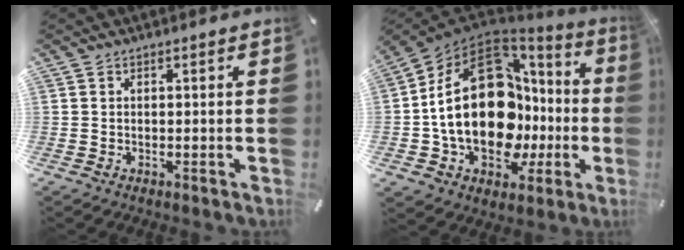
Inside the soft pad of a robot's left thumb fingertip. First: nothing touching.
{"total": 28.0, "force": [0.2, 18.5, 21.1], "torque": [-0.413, -0.009, 0.023]}